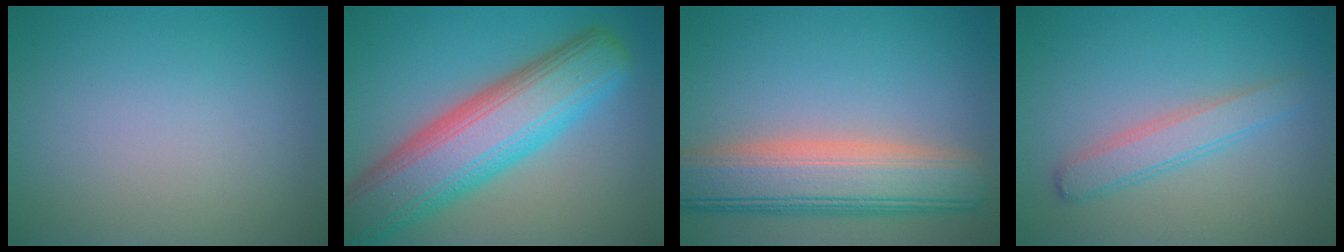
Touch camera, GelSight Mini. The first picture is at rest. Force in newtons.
{"total": 10.5, "press": 10.5, "slide": 0.3}
{"total": 8.4, "press": 8.4, "slide": 0.9}
{"total": 2.5, "press": 2.5, "slide": 0.1}